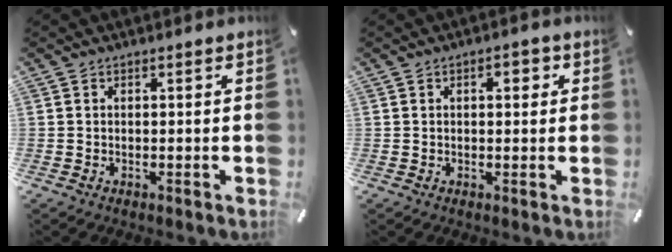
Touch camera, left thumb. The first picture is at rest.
{"total": 2.7, "force": [0.7, 1.5, 2.2], "torque": [-0.030, 0.004, 0.004]}